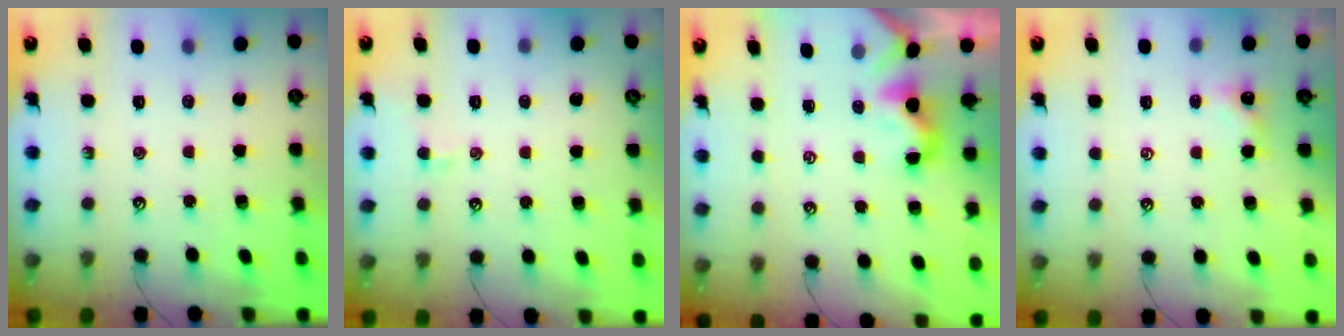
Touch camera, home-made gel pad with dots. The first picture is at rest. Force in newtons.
{"total": 0.0}
{"total": 1.9, "press": 1.9, "slide": 0.5}
{"total": 1.1, "press": 1.1, "slide": 0.3}